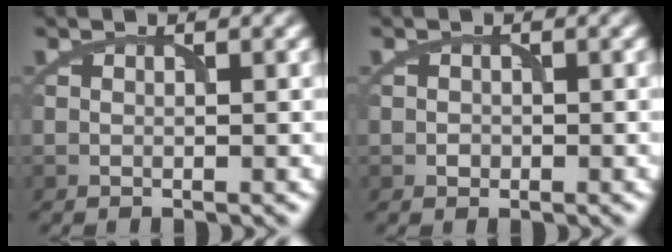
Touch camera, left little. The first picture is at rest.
{"total": 0.7, "force": [-0.2, 0.6, 0.2], "torque": [0.000, -0.002, -0.006]}